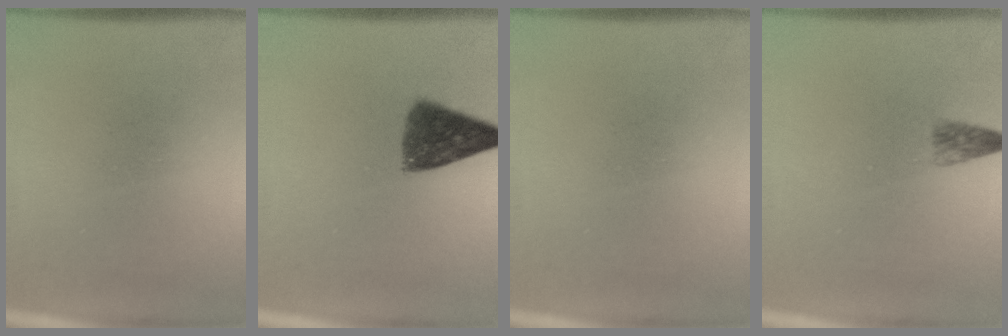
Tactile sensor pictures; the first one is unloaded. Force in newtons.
{"total": 8.1}
{"total": 0.0}
{"total": 2.0}